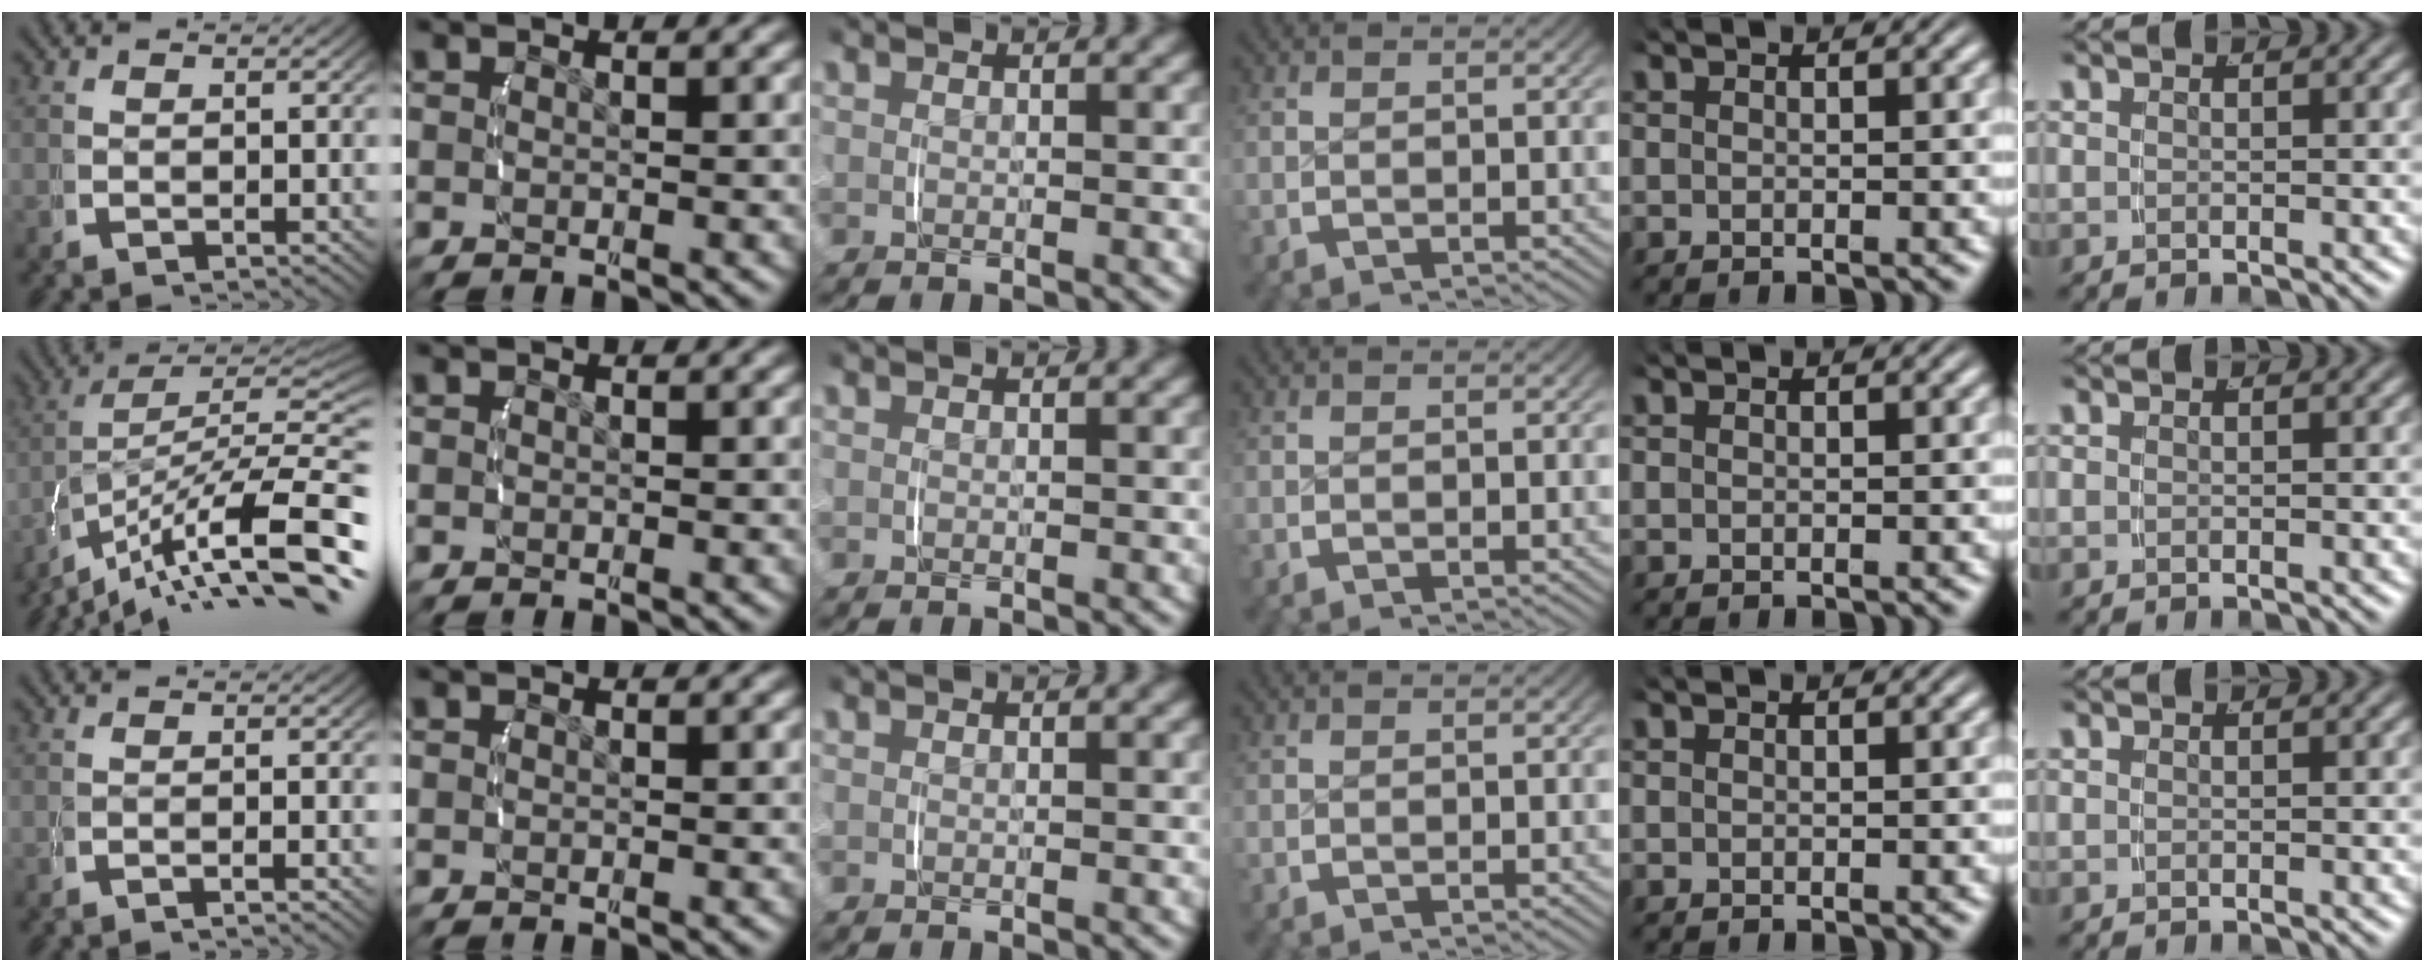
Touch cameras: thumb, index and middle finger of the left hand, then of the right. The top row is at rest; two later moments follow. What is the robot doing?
{"motion": "lift_and_place", "object": "string"}